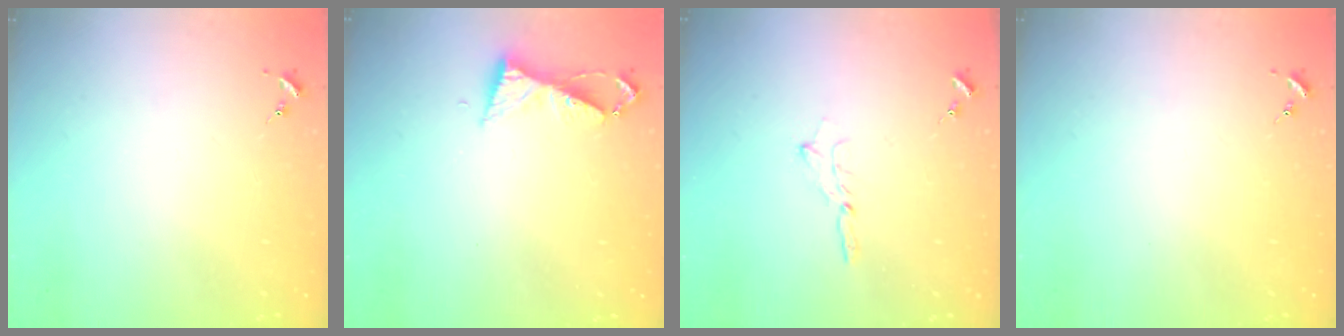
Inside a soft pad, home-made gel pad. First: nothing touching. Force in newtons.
{"total": 6.0, "press": 5.9, "slide": 0.7}
{"total": 2.3, "press": 2.3, "slide": 0.2}
{"total": 0.0}